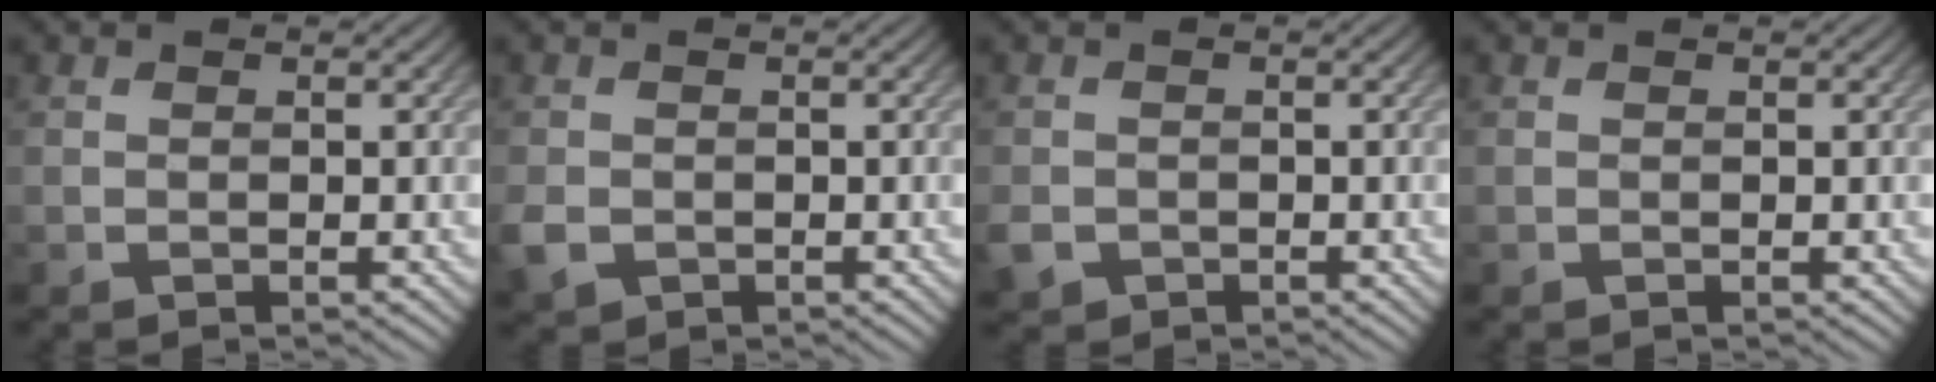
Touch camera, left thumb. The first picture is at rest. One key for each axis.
{"total": 3.0, "fx": -1.2, "fy": 2.4, "fz": 1.5, "tx": -0.042, "ty": -0.013, "tz": -0.027}
{"total": 2.6, "fx": -1.3, "fy": 2.1, "fz": 1.0, "tx": -0.029, "ty": -0.012, "tz": -0.029}
{"total": 0.0}